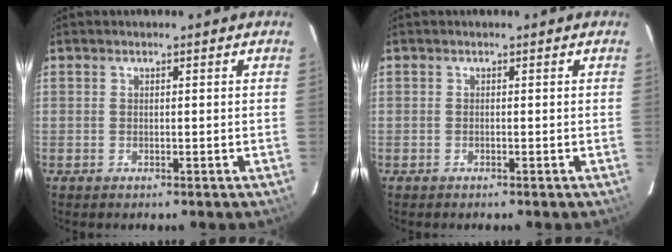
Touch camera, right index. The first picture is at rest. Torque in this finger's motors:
{"motor_torque": [0.00, 0.00, 0.00, 0.00]}